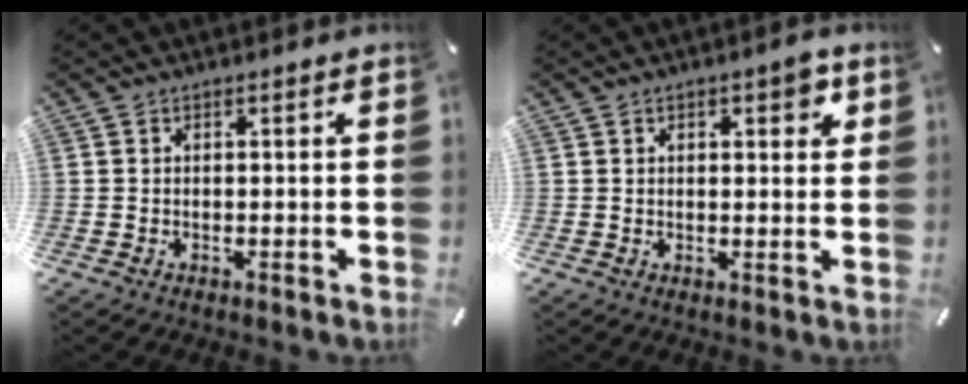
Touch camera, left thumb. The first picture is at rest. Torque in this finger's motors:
{"motor_torque": [0.15, -0.04, 0.01, 0.28, -0.08]}